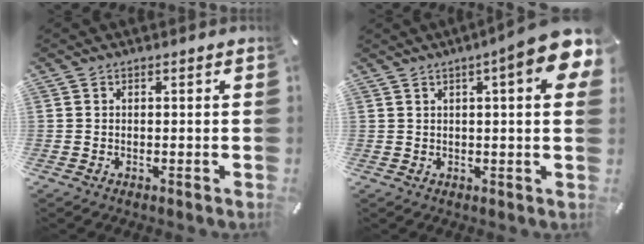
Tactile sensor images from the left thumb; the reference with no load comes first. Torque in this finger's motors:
{"motor_torque": [2.56, 2.45, 1.70, -1.07, 0.13]}